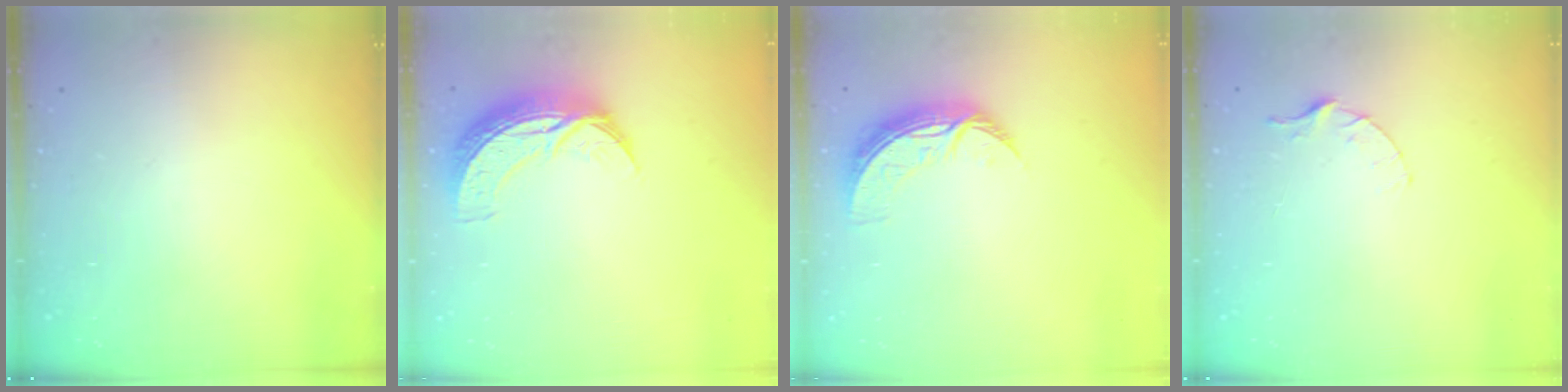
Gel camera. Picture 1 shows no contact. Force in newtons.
{"total": 10.1, "press": 10.1, "slide": 0.8}
{"total": 8.4, "press": 8.4, "slide": 0.4}
{"total": 3.6, "press": 3.6, "slide": 0.4}